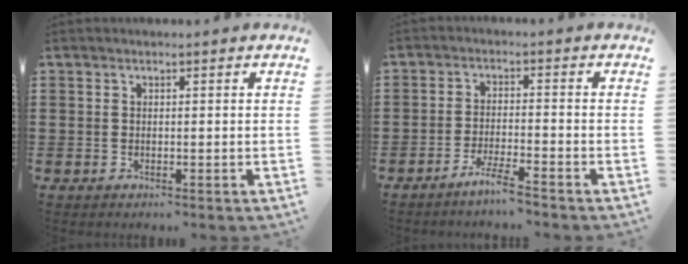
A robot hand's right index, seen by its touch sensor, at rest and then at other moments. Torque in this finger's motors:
{"motor_torque": [0.84, 0.77, 0.06, 0.02]}